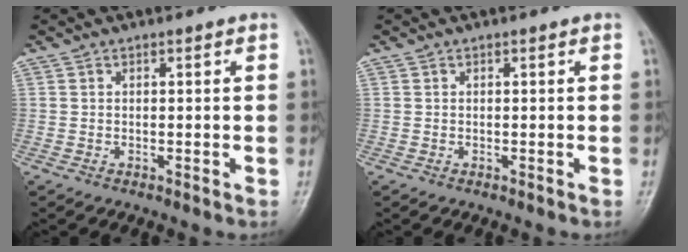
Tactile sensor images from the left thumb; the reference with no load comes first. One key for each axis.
{"total": 0.0}